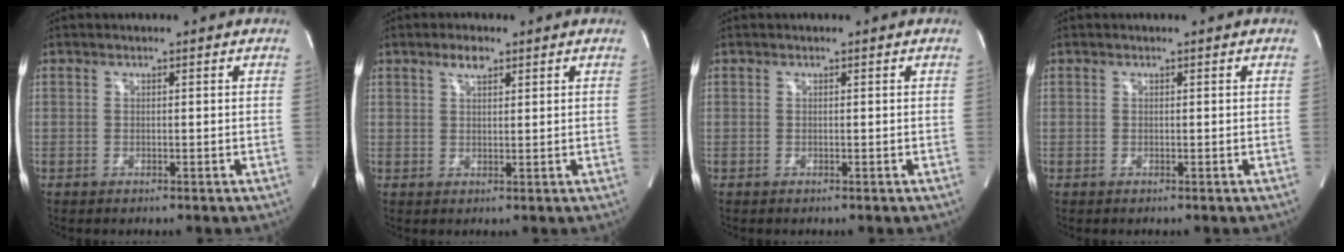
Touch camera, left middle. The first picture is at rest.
{"total": 2.7, "force": [1.8, 1.0, 1.8], "torque": [-0.038, 0.007, 0.034]}
{"total": 0.0}
{"total": 0.0}